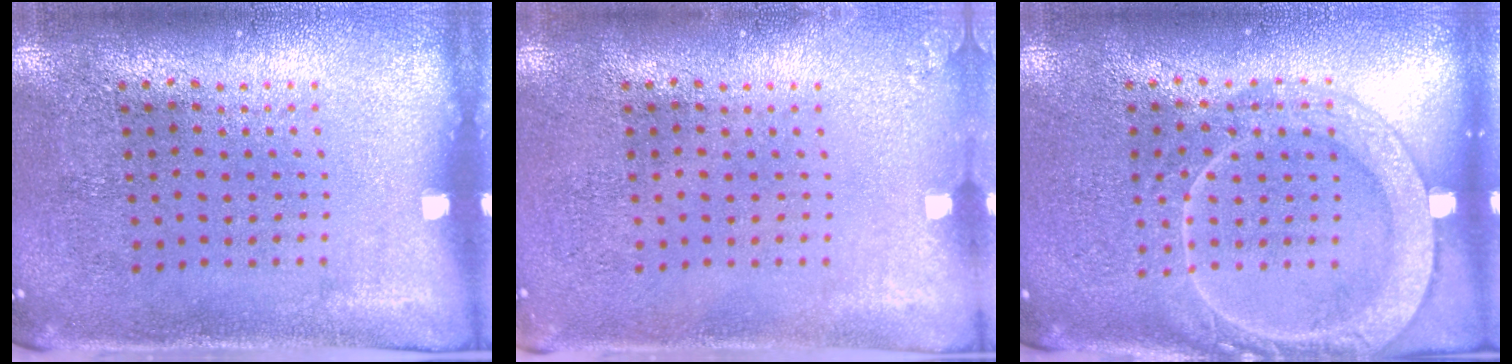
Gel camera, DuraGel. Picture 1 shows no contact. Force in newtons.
{"total": 0.6, "press": 0.6, "slide": 0.0}
{"total": 3.4, "press": 3.3, "slide": 0.5}